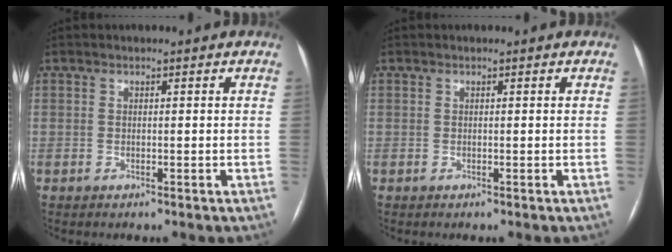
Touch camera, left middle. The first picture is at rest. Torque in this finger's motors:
{"motor_torque": [-0.01, 0.02, 0.01, 0.00]}